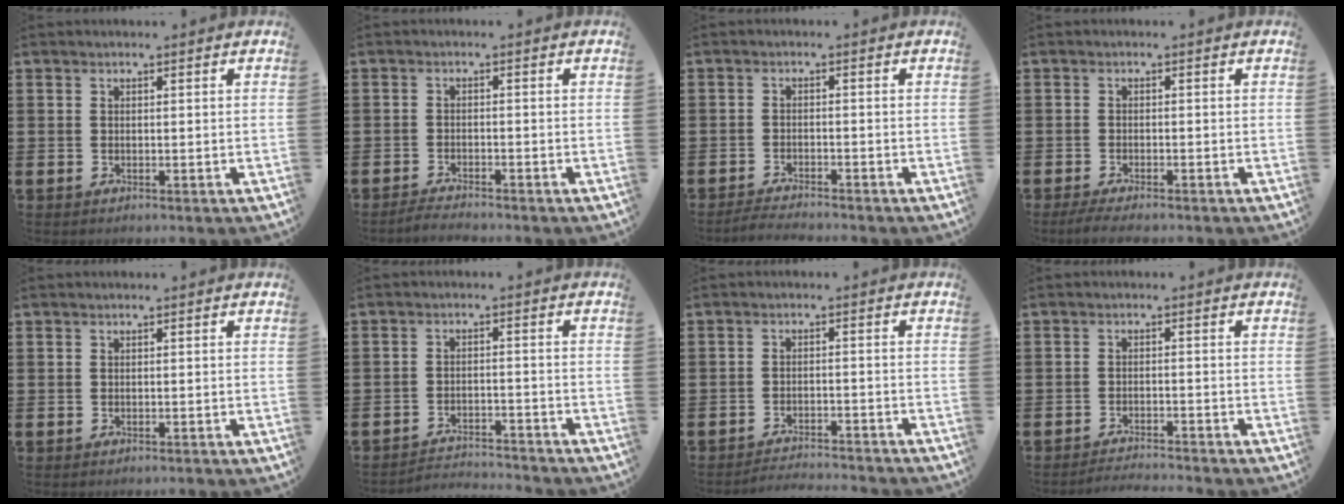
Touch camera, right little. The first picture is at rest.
{"total": 1.6, "force": [-1.6, -0.1, 0.2], "torque": [-0.007, 0.002, -0.032]}
{"total": 1.8, "force": [-1.8, -0.1, 0.2], "torque": [-0.006, 0.004, -0.037]}
{"total": 1.6, "force": [-1.3, 0.2, 0.8], "torque": [-0.015, 0.001, -0.025]}
{"total": 0.0}
{"total": 2.8, "force": [-2.8, -0.1, -0.2], "torque": [-0.004, 0.002, -0.061]}
{"total": 2.4, "force": [-2.4, -0.2, 0.0], "torque": [-0.003, 0.005, -0.052]}
{"total": 1.8, "force": [-1.8, -0.2, 0.1], "torque": [-0.003, 0.004, -0.037]}